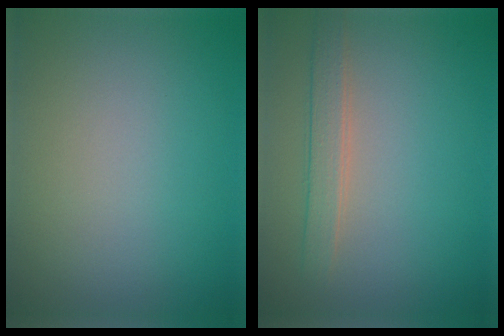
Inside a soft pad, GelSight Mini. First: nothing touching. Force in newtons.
{"total": 2.3, "press": 2.3, "slide": 0.3}